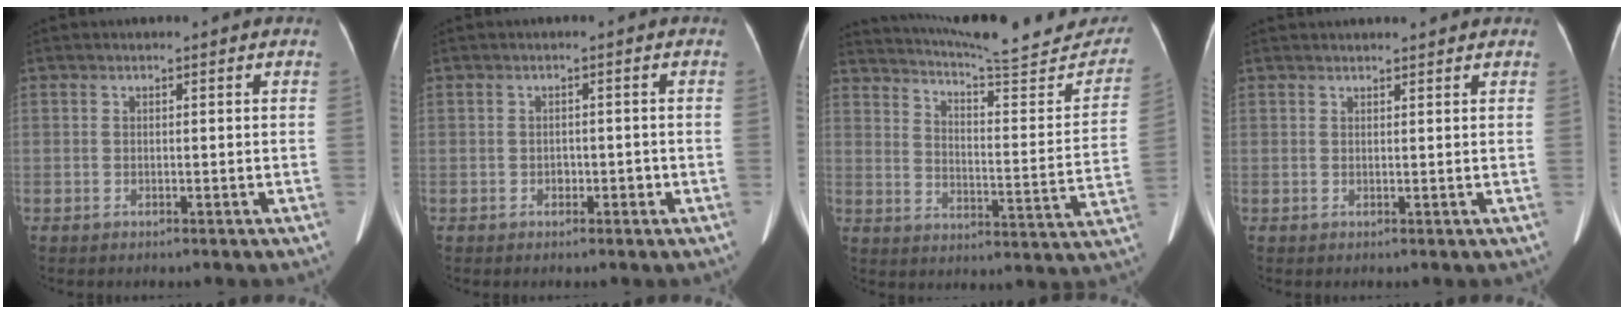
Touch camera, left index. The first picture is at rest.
{"total": 1.4, "force": [-0.7, 1.0, 0.6], "torque": [-0.011, 0.001, -0.010]}
{"total": 23.2, "force": [21.4, 2.7, 8.6], "torque": [-0.127, -0.062, 0.271]}
{"total": 4.4, "force": [4.2, 0.7, 1.2], "torque": [-0.014, 0.025, 0.050]}